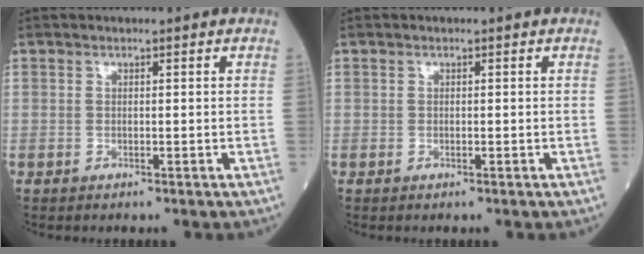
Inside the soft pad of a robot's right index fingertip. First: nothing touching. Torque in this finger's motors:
{"motor_torque": [-0.06, 0.08, -0.05, -0.01]}